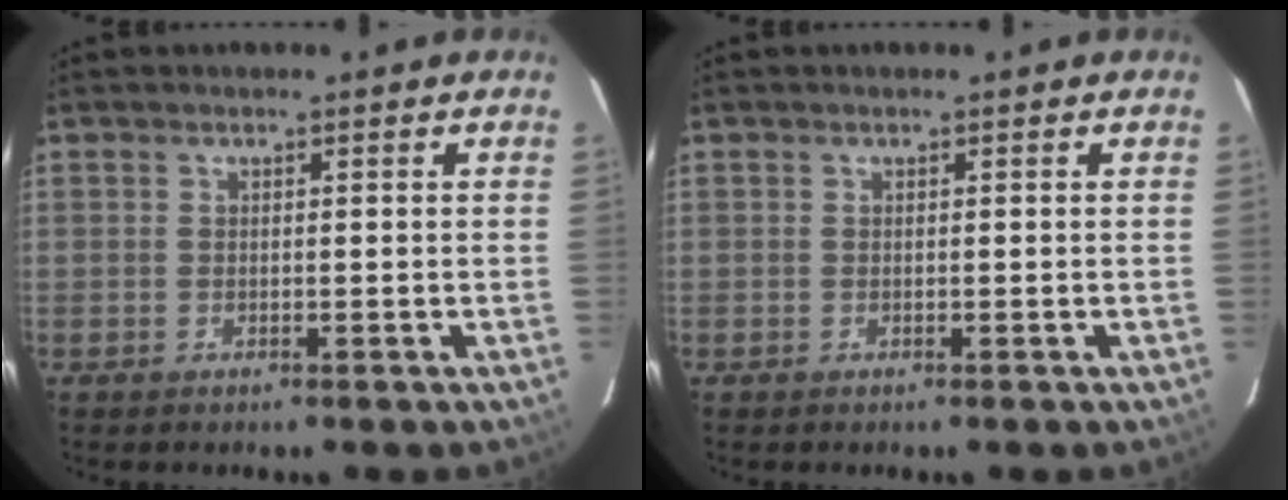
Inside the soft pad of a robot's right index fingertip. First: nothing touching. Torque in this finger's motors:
{"motor_torque": [0.00, 0.00, 0.02, 0.01]}